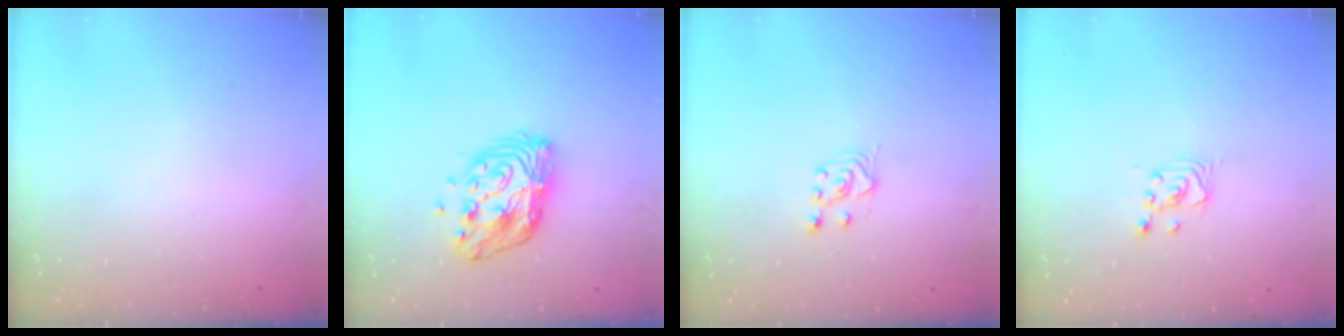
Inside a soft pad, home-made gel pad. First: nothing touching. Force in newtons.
{"total": 12.7, "press": 12.6, "slide": 1.0}
{"total": 3.7, "press": 3.6, "slide": 1.0}
{"total": 2.2, "press": 2.2, "slide": 0.2}